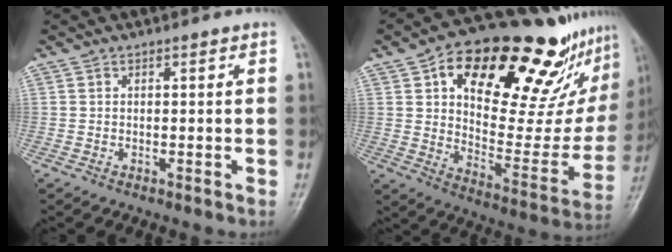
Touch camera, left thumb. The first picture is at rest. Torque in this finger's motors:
{"motor_torque": [2.48, 2.53, 1.42, -1.35, 0.37]}